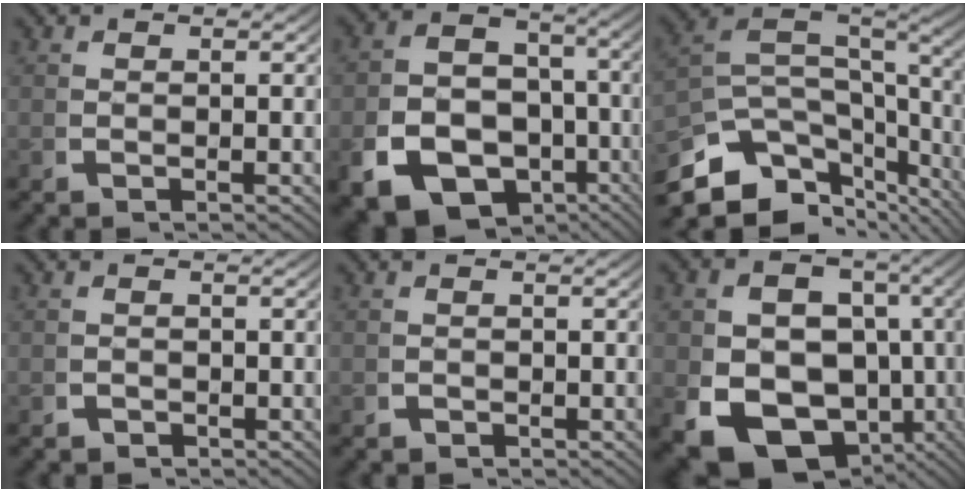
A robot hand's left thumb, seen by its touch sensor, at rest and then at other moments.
{"total": 17.7, "force": [-6.8, 13.7, 8.9], "torque": [-0.195, -0.072, -0.097]}
{"total": 12.8, "force": [-2.6, 8.2, 9.4], "torque": [-0.189, -0.037, -0.028]}
{"total": 1.3, "force": [-1.0, 0.7, 0.2], "torque": [0.000, -0.006, -0.018]}
{"total": 0.9, "force": [-0.7, 0.6, 0.2], "torque": [-0.003, -0.005, -0.012]}
{"total": 16.9, "force": [-5.2, 12.4, 10.2], "torque": [-0.212, -0.088, -0.049]}